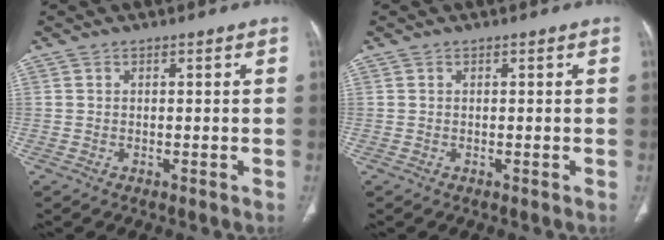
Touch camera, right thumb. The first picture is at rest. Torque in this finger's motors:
{"motor_torque": [0.00, 0.00, -0.01, 0.00, 0.00]}